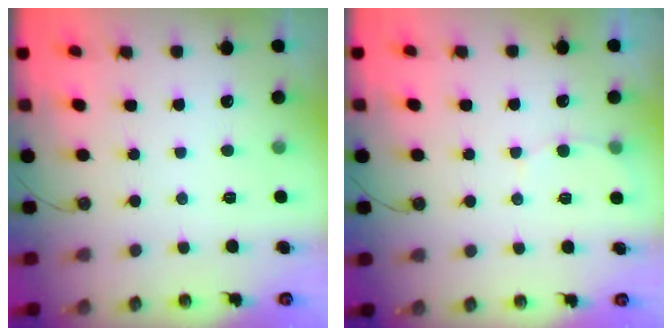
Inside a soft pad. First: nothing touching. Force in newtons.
{"total": 5.0, "press": 5.0, "slide": 0.4}